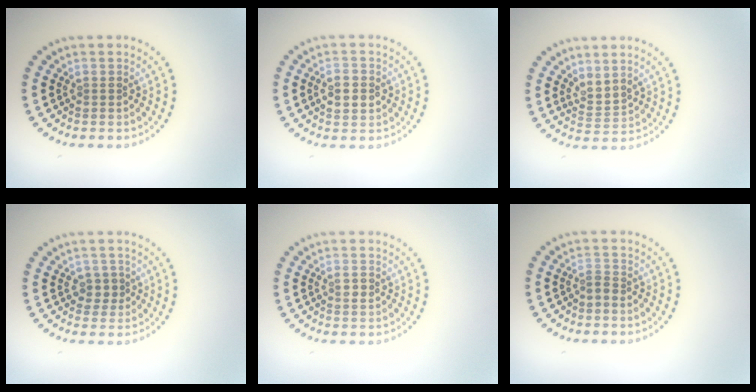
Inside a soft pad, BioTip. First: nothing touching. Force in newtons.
{"total": 3.0, "press": 3.0, "slide": 0.1}
{"total": 2.0, "press": 1.3, "slide": 1.5}
{"total": 1.7, "press": 1.5, "slide": 0.8}
{"total": 1.1, "press": 1.0, "slide": 0.2}
{"total": 1.2, "press": 0.8, "slide": 0.9}